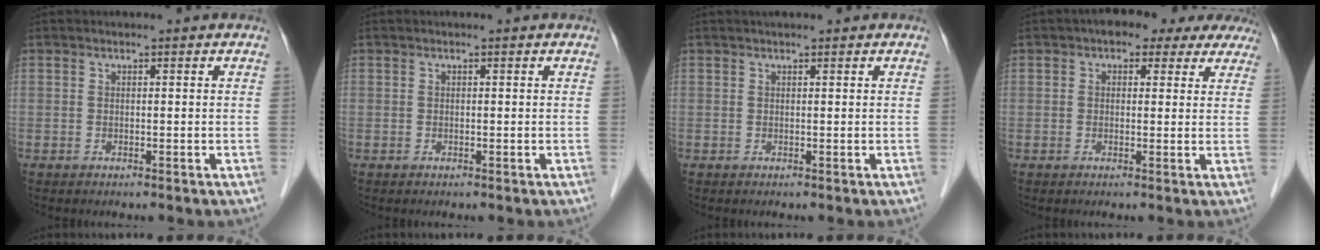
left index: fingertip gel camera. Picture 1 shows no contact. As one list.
[{"total": 0.0}, {"total": 1.6, "force": [1.2, 0.3, 0.9], "torque": [-0.013, 0.016, 0.017]}, {"total": 8.5, "force": [6.3, 4.4, 3.7], "torque": [-0.028, 0.027, 0.060]}]